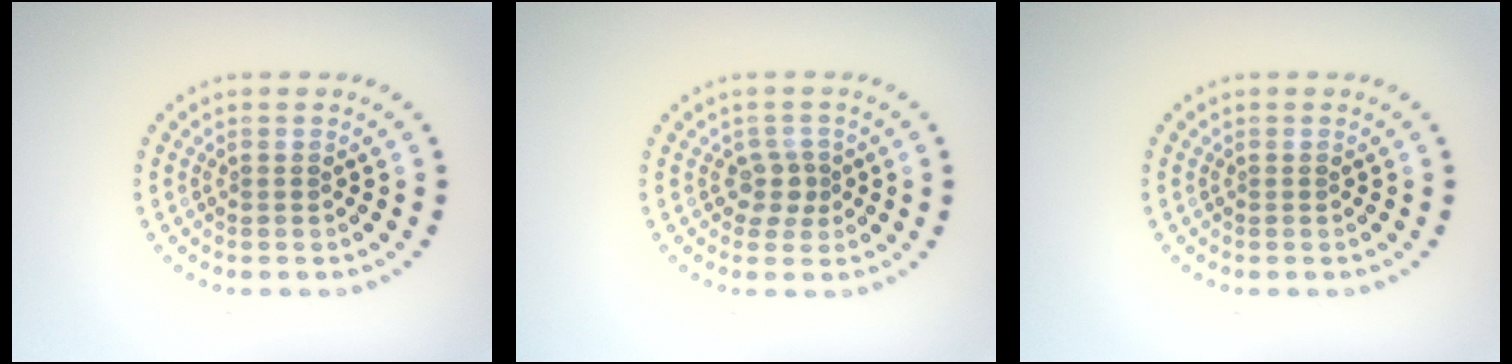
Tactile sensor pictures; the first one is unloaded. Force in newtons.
{"total": 1.8, "press": 1.4, "slide": 1.1}
{"total": 0.0}